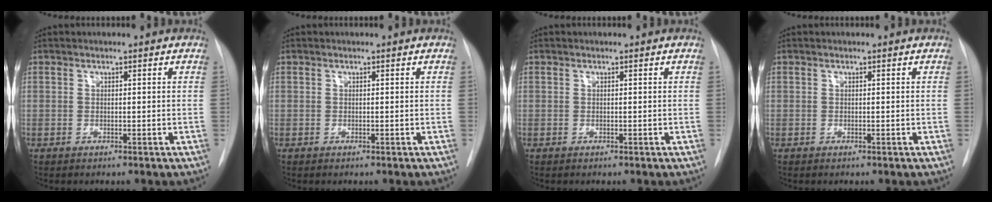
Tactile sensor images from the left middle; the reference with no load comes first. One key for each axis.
{"total": 0.0}
{"total": 0.0}
{"total": 0.0}